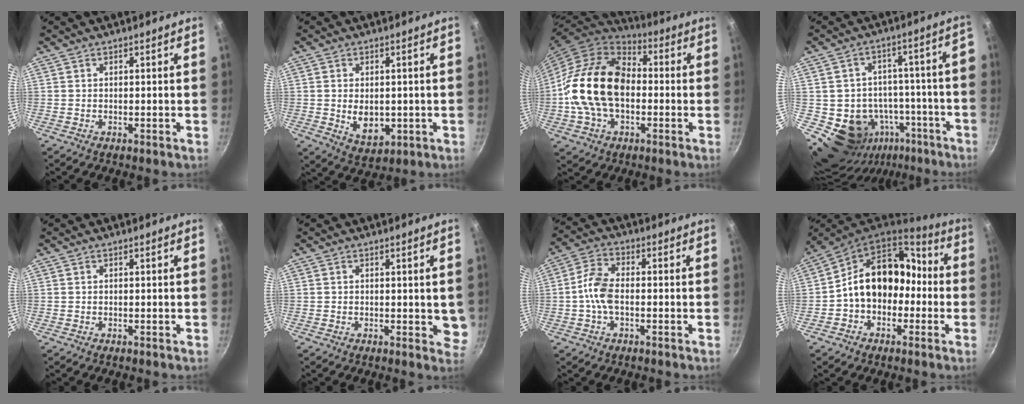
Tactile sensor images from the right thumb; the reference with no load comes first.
{"total": 7.1, "force": [-0.5, 4.8, 5.2], "torque": [-0.065, -0.007, 0.006]}
{"total": 20.9, "force": [-1.3, 14.3, 15.2], "torque": [-0.258, 0.038, -0.034]}
{"total": 15.2, "force": [-7.2, 12.0, 6.1], "torque": [-0.028, 0.069, -0.074]}
{"total": 0.0}
{"total": 3.6, "force": [0.4, 1.9, 3.0], "torque": [-0.022, -0.005, 0.005]}
{"total": 7.0, "force": [-1.1, 3.9, 5.7], "torque": [-0.113, 0.026, -0.031]}
{"total": 15.9, "force": [-1.4, 12.0, 10.2], "torque": [-0.116, 0.065, -0.035]}